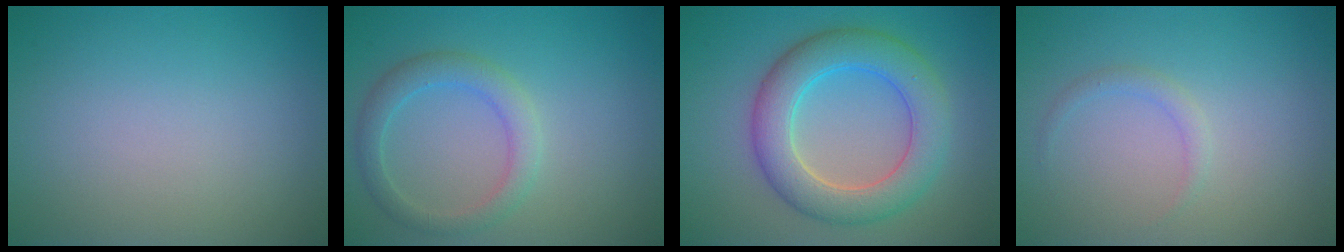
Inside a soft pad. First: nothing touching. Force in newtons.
{"total": 2.9, "press": 2.9, "slide": 0.1}
{"total": 6.5, "press": 6.5, "slide": 0.3}
{"total": 1.1, "press": 1.1, "slide": 0.0}